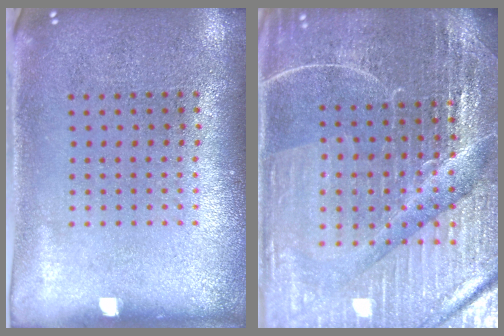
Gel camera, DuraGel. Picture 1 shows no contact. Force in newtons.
{"total": 5.2, "press": 4.9, "slide": 1.8}